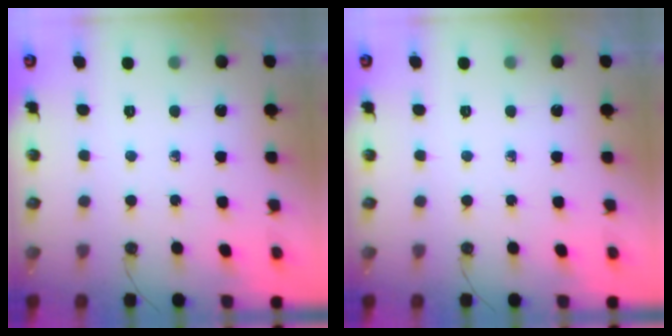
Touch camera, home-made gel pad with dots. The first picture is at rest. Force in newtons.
{"total": 0.0}